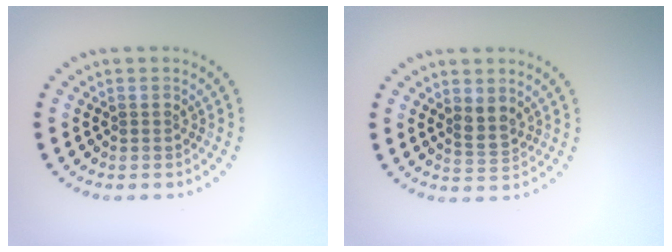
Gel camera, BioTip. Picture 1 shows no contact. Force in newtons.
{"total": 1.9, "press": 1.6, "slide": 1.0}